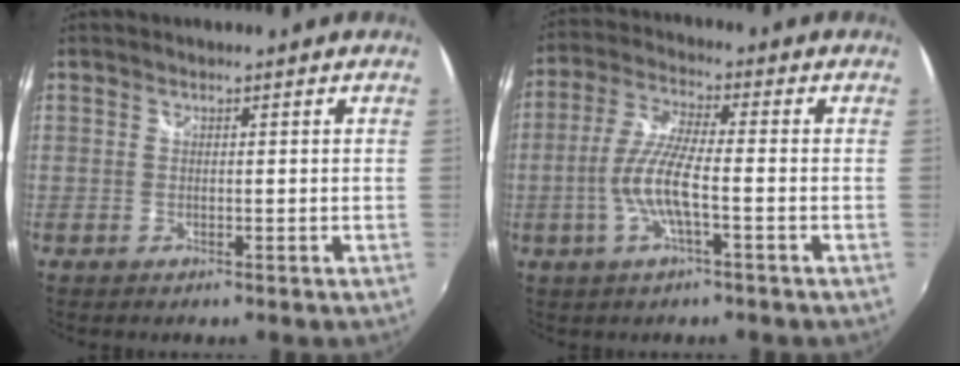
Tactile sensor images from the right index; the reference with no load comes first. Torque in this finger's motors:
{"motor_torque": [0.46, -0.18, 0.79, 0.17]}